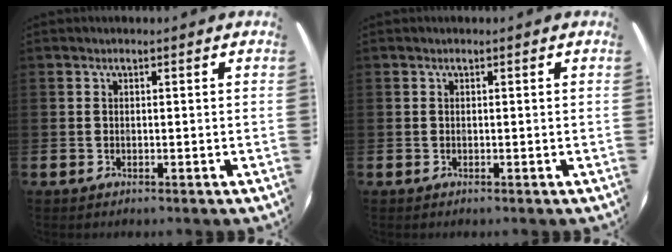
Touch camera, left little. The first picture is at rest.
{"total": 0.0}